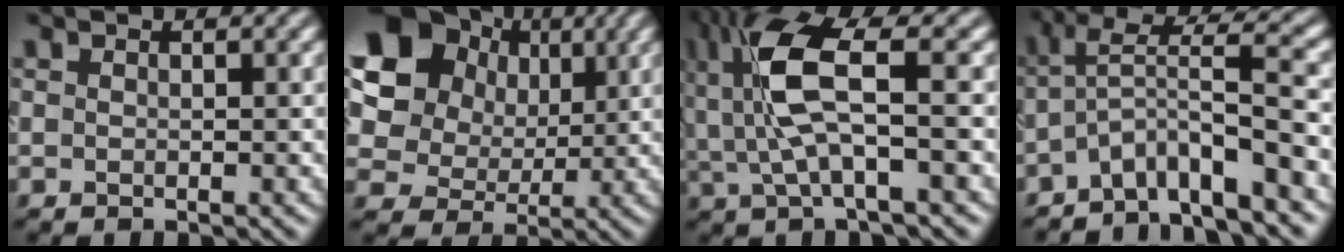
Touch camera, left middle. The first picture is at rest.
{"total": 13.0, "force": [5.4, 10.2, 5.9], "torque": [-0.152, 0.051, 0.100]}
{"total": 7.2, "force": [1.5, 2.5, 6.6], "torque": [-0.148, 0.011, 0.028]}
{"total": 5.8, "force": [-3.3, 0.9, 4.6], "torque": [-0.064, 0.023, -0.069]}